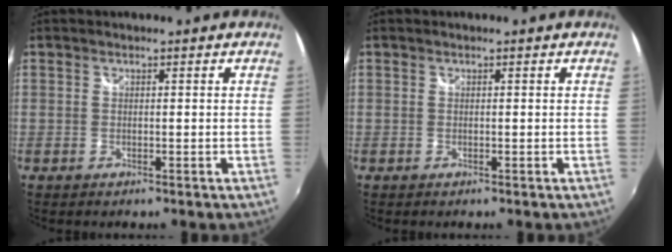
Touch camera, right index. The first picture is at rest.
{"total": 0.0}